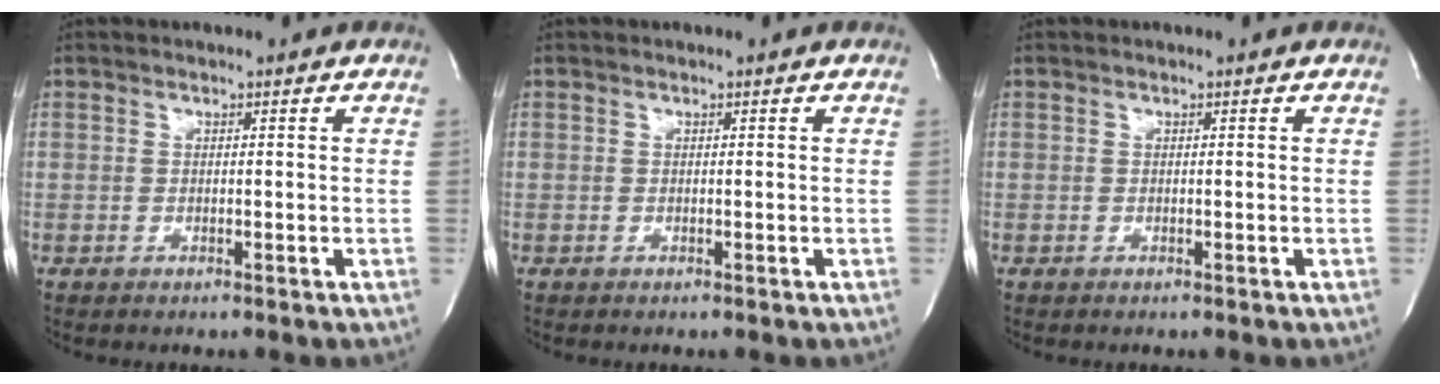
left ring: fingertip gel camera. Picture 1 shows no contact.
{"total": 0.0}
{"total": 0.0}